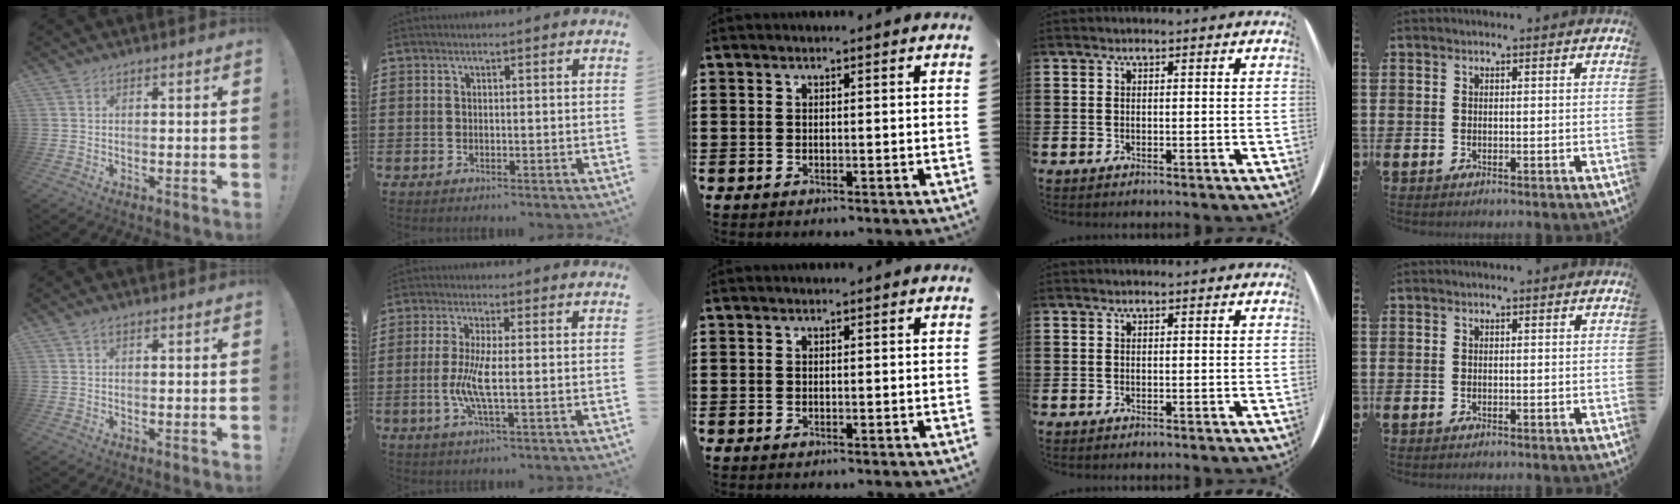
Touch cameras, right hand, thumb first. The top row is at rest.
{"thumb": {"total": 0.9, "force": [0.3, 0.5, 0.7], "torque": [-0.017, 0.003, 0.007]}, "index": {"total": 5.9, "force": [-0.8, 1.0, 5.8], "torque": [-0.130, -0.012, -0.025]}}